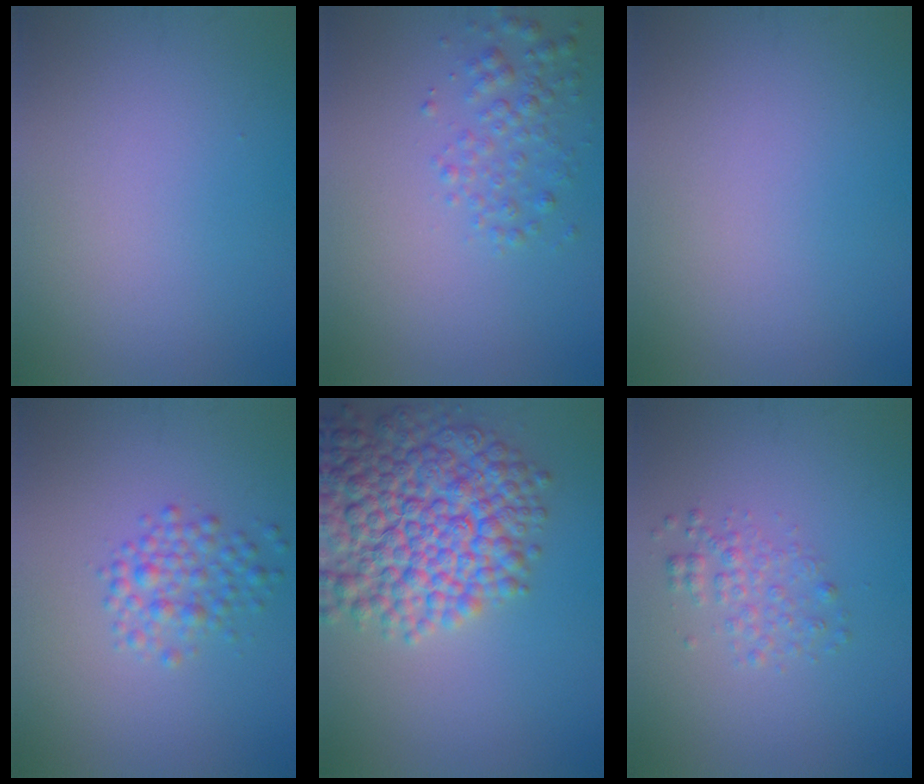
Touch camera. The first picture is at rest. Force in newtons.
{"total": 2.3, "press": 2.3, "slide": 0.0}
{"total": 0.0}
{"total": 2.6, "press": 2.6, "slide": 0.0}
{"total": 11.1, "press": 11.0, "slide": 0.4}
{"total": 1.9, "press": 1.9, "slide": 0.1}